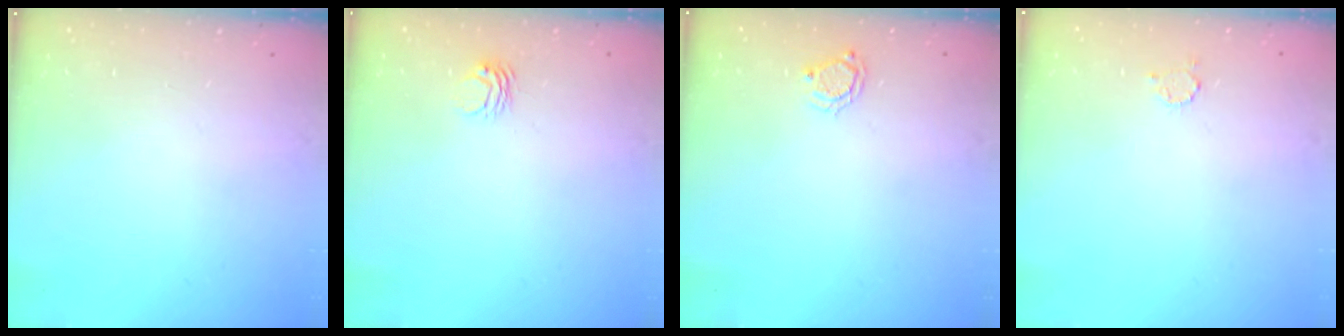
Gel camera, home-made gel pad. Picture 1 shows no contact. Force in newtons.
{"total": 2.7, "press": 2.7, "slide": 0.2}
{"total": 3.9, "press": 3.9, "slide": 0.4}
{"total": 2.3, "press": 2.3, "slide": 0.3}